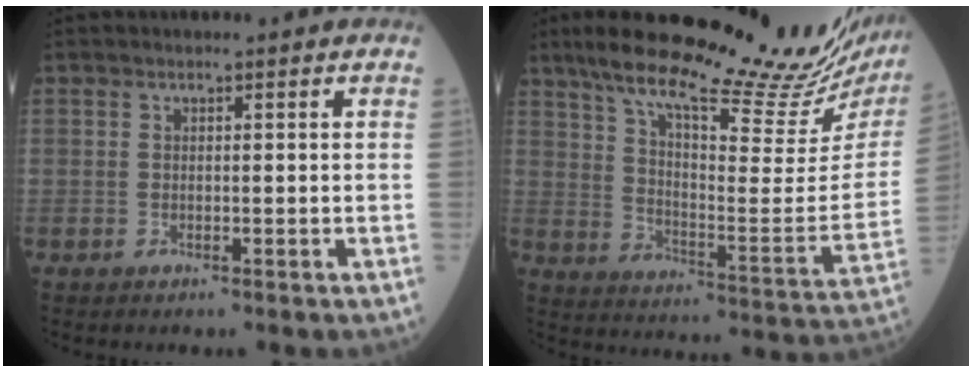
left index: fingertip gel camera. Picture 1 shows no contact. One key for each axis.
{"total": 29.6, "fx": 24.9, "fy": 3.5, "fz": 15.6, "tx": -0.249, "ty": -0.058, "tz": 0.333}